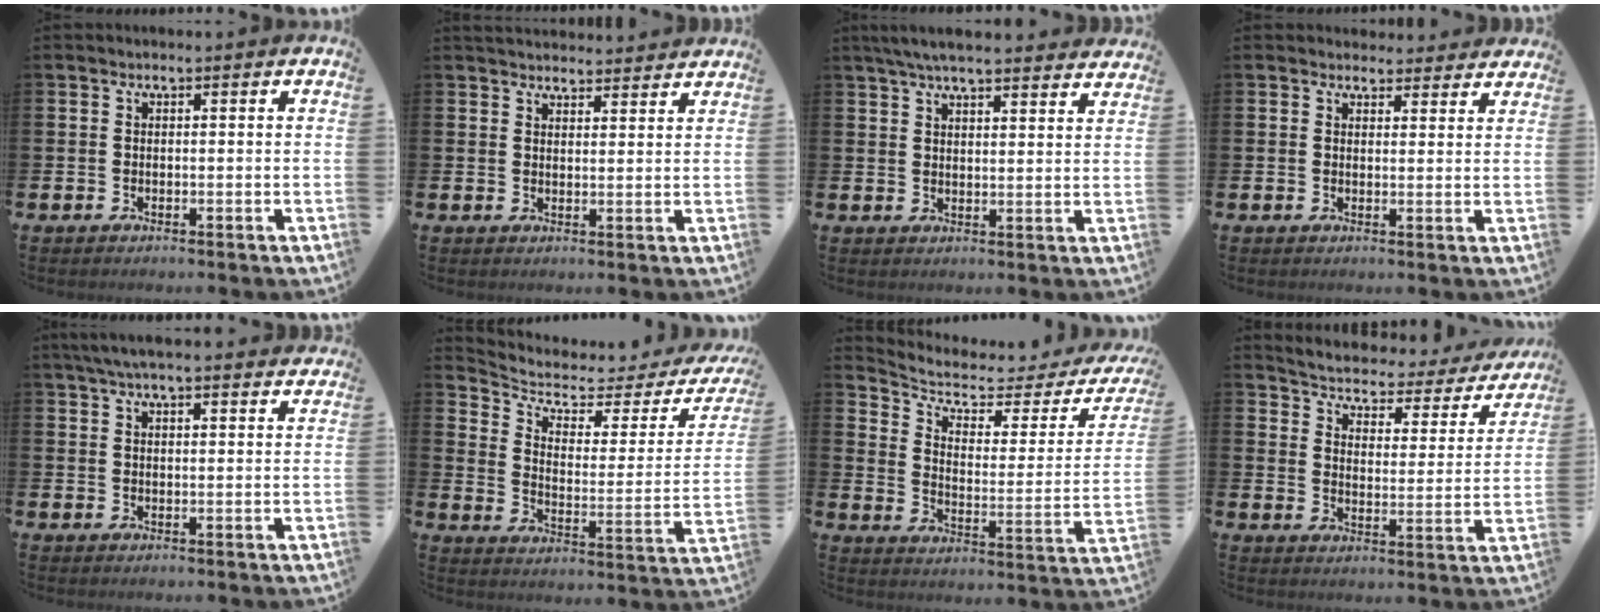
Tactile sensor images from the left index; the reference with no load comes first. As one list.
[{"total": 3.4, "force": [3.3, 0.6, 0.0], "torque": [0.004, -0.020, 0.059]}, {"total": 5.8, "force": [5.4, 0.7, 1.9], "torque": [-0.046, -0.017, 0.099]}, {"total": 3.1, "force": [2.9, 1.0, -0.2], "torque": [0.010, -0.015, 0.050]}, {"total": 4.9, "force": [4.6, 0.6, 1.8], "torque": [-0.042, -0.010, 0.084]}, {"total": 4.6, "force": [3.7, 2.0, 2.0], "torque": [-0.065, -0.034, 0.054]}, {"total": 5.2, "force": [4.1, 2.1, 2.3], "torque": [-0.065, -0.039, 0.060]}, {"total": 3.7, "force": [3.4, 1.3, 0.7], "torque": [-0.037, -0.033, 0.047]}]